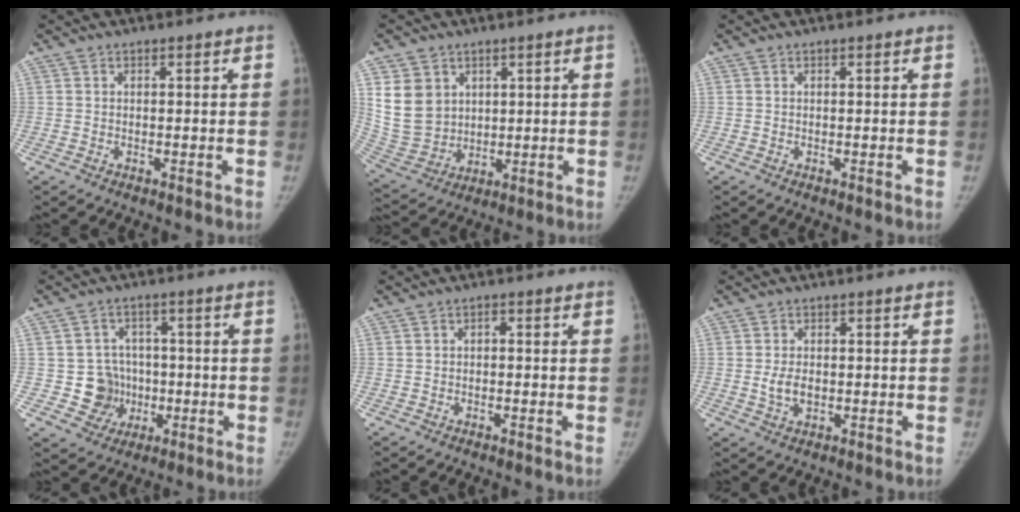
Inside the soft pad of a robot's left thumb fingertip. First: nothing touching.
{"total": 11.6, "force": [4.0, 9.5, 5.3], "torque": [-0.080, -0.017, 0.102]}
{"total": 0.0}
{"total": 7.8, "force": [-1.2, 7.5, 1.9], "torque": [0.013, 0.018, -0.013]}
{"total": 1.1, "force": [-0.2, 0.9, 0.6], "torque": [-0.003, 0.004, -0.007]}
{"total": 3.9, "force": [-0.4, 2.6, 2.9], "torque": [-0.051, -0.001, -0.004]}